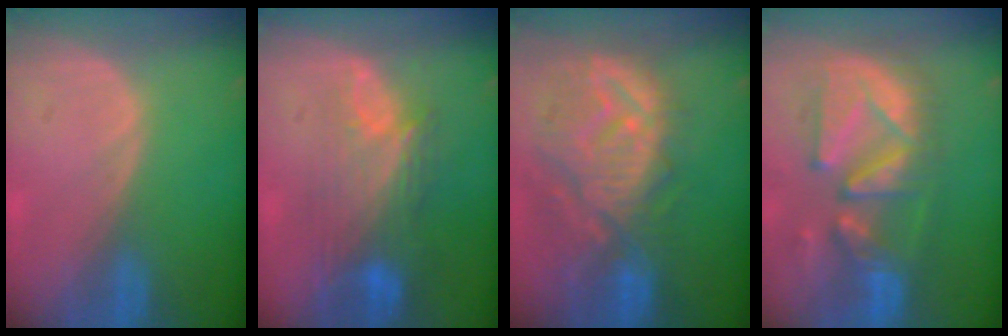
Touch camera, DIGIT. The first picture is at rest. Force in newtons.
{"total": 9.6, "press": 8.1, "slide": 5.1}
{"total": 12.1, "press": 11.0, "slide": 5.2}
{"total": 11.5, "press": 10.8, "slide": 4.1}